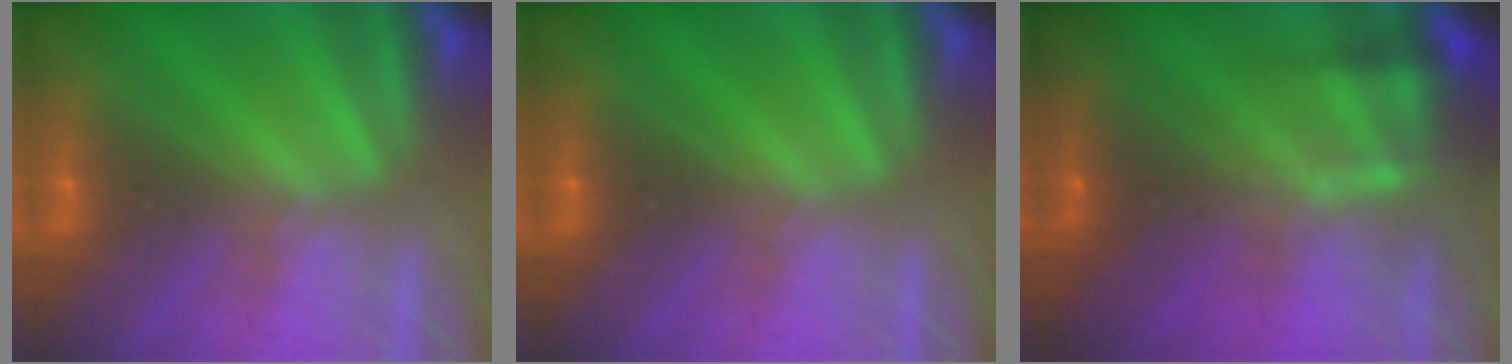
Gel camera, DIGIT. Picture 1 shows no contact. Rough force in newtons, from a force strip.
{"total": 0.0}
{"total": 7.1}